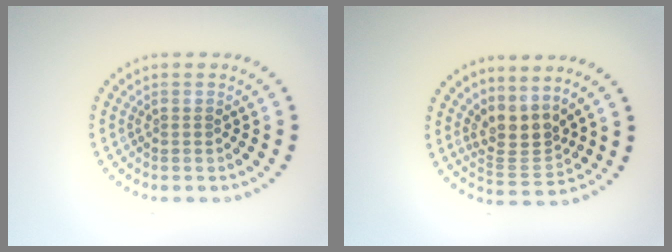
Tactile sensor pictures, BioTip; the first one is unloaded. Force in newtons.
{"total": 3.2, "press": 2.4, "slide": 2.1}